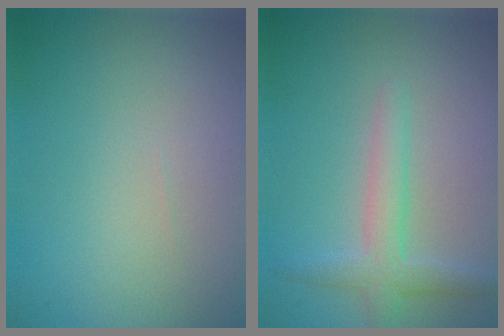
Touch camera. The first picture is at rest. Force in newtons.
{"total": 2.8, "press": 2.8, "slide": 0.1}